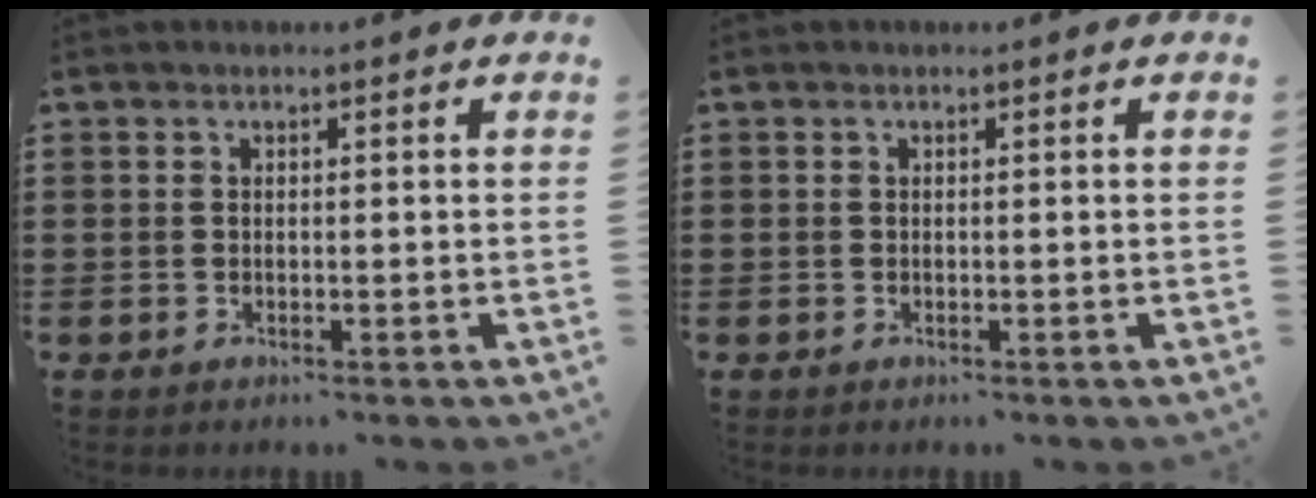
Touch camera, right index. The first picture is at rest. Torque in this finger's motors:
{"motor_torque": [-0.57, 0.57, 0.00, -0.01]}